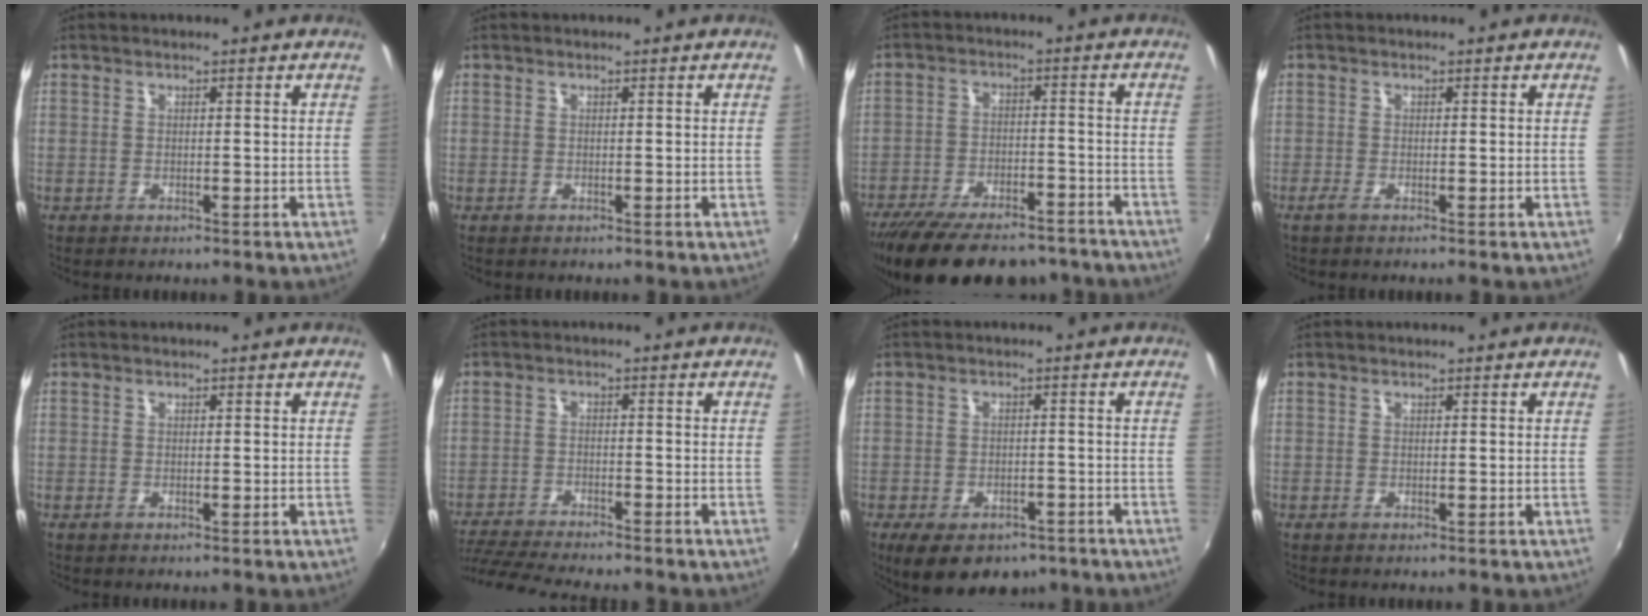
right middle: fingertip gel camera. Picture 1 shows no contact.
{"total": 0.0}
{"total": 22.4, "force": [-18.5, 7.8, 10.0], "torque": [-0.199, -0.016, -0.257]}
{"total": 1.2, "force": [-0.8, 0.0, 0.8], "torque": [-0.019, -0.005, -0.019]}
{"total": 0.0}
{"total": 11.1, "force": [-10.1, 0.7, 4.6], "torque": [-0.116, -0.025, -0.172]}
{"total": 11.4, "force": [-7.5, 6.4, 5.8], "torque": [-0.122, -0.018, -0.101]}
{"total": 0.0}